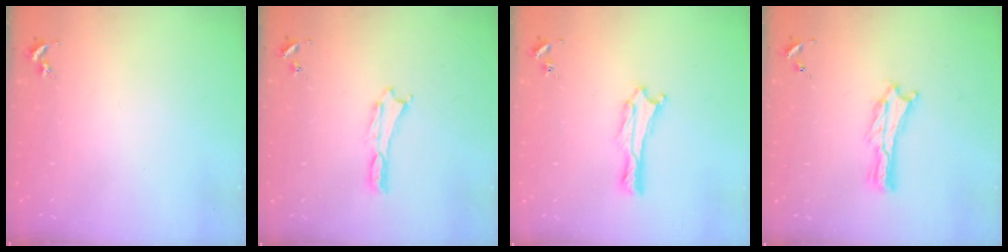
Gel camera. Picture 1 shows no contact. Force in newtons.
{"total": 0.0}
{"total": 0.0}
{"total": 0.8, "press": 0.7, "slide": 0.2}